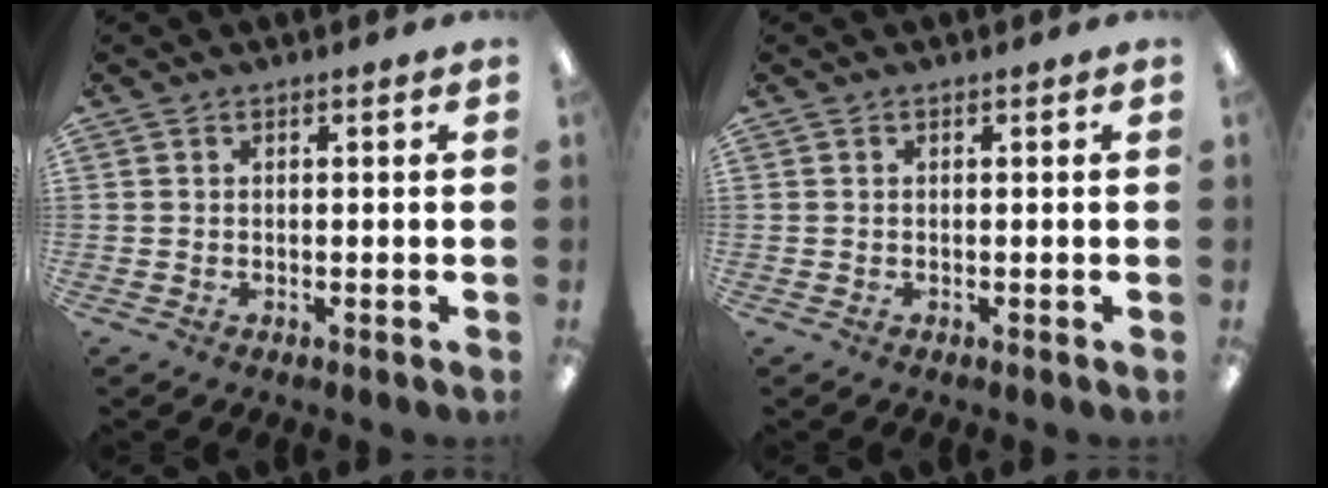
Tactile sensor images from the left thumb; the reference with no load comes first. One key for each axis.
{"total": 0.0}